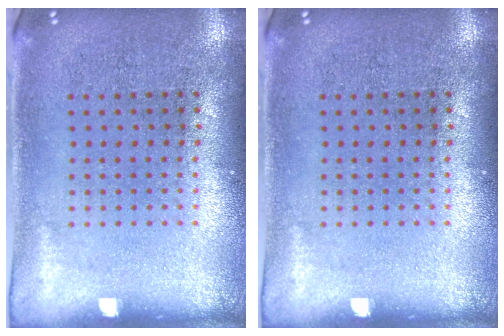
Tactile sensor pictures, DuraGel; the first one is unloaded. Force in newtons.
{"total": 0.0}